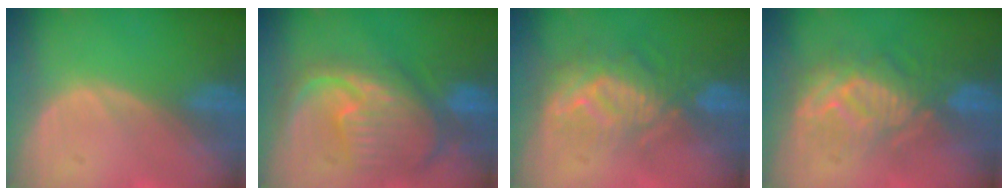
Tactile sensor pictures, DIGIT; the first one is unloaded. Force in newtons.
{"total": 11.9, "press": 10.4, "slide": 5.9}
{"total": 9.4, "press": 8.6, "slide": 3.9}
{"total": 9.0, "press": 8.9, "slide": 1.7}